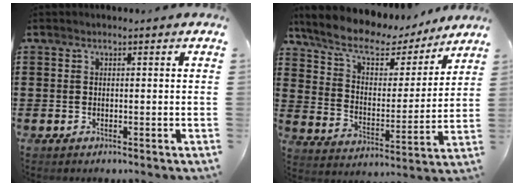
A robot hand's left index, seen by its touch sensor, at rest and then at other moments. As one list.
[{"total": 9.1, "force": [7.2, 3.5, 4.4], "torque": [-0.115, -0.029, 0.123]}]